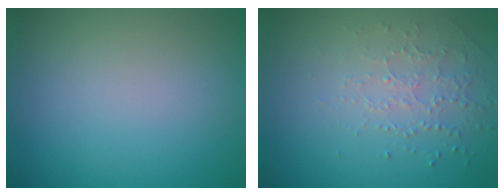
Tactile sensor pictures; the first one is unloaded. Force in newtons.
{"total": 1.5, "press": 1.2, "slide": 0.9}